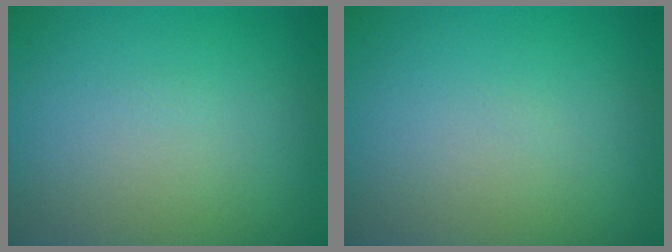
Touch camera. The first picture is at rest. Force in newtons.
{"total": 0.0}